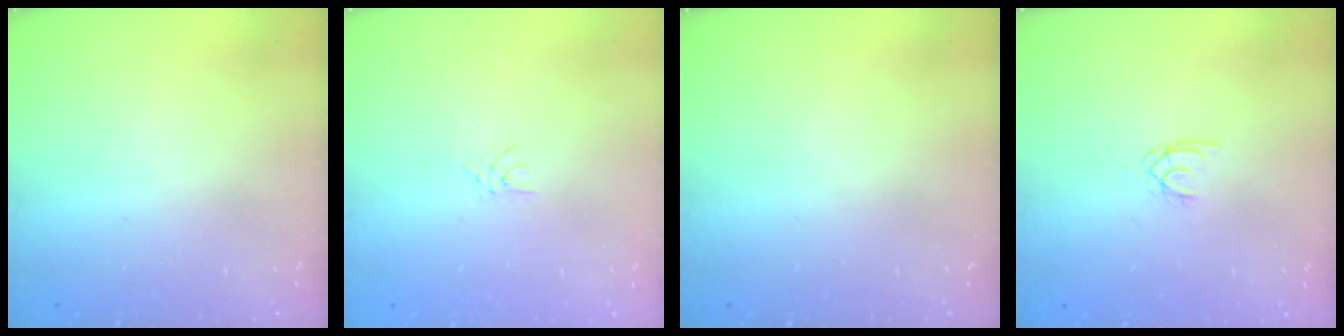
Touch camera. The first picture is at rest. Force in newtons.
{"total": 2.7, "press": 2.7, "slide": 0.4}
{"total": 0.0}
{"total": 1.7, "press": 1.7, "slide": 0.2}